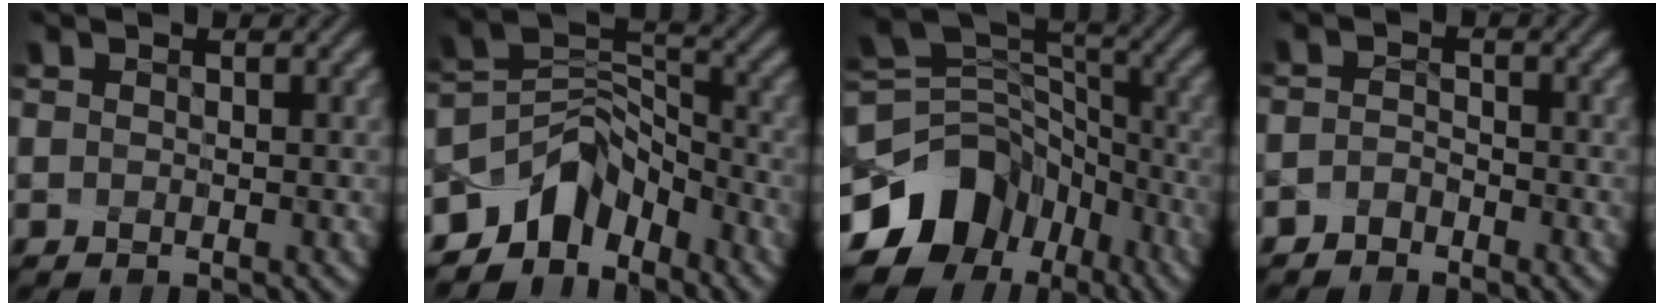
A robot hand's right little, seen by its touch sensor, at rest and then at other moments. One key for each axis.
{"total": 6.1, "fx": -4.2, "fy": 3.9, "fz": 2.1, "tx": -0.010, "ty": 0.003, "tz": -0.080}
{"total": 9.1, "fx": -4.6, "fy": 6.8, "fz": 4.0, "tx": -0.065, "ty": 0.008, "tz": -0.083}
{"total": 1.6, "fx": -1.6, "fy": 0.4, "fz": -0.3, "tx": 0.006, "ty": 0.008, "tz": -0.031}